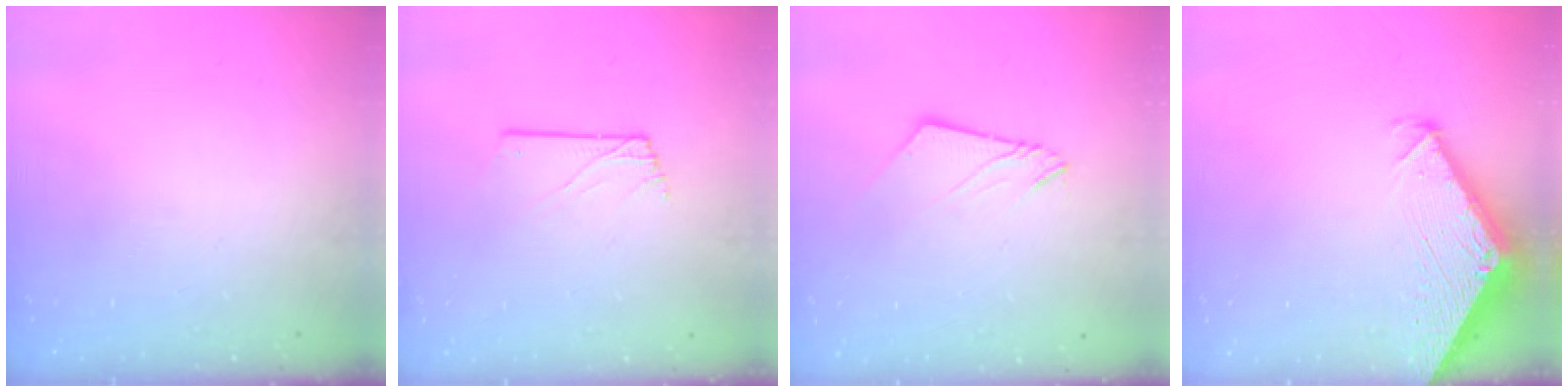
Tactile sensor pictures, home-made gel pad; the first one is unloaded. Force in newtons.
{"total": 1.3, "press": 1.3, "slide": 0.1}
{"total": 5.3, "press": 5.3, "slide": 0.4}
{"total": 3.9, "press": 3.9, "slide": 0.3}